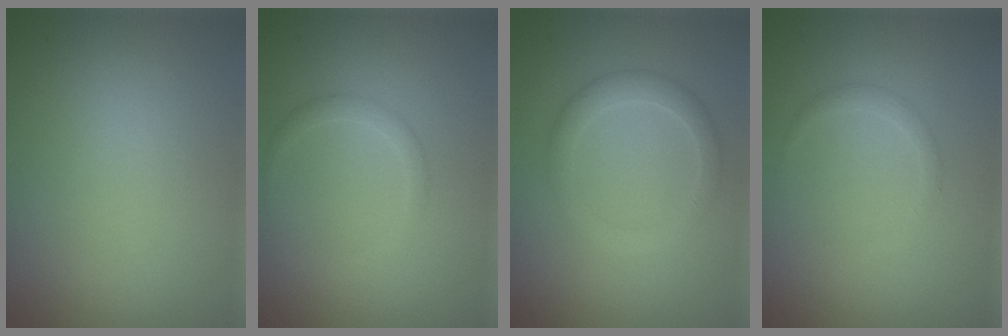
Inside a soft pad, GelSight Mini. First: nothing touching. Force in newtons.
{"total": 1.2, "press": 1.2, "slide": 0.1}
{"total": 2.4, "press": 2.4, "slide": 0.1}
{"total": 1.0, "press": 1.0, "slide": 0.1}